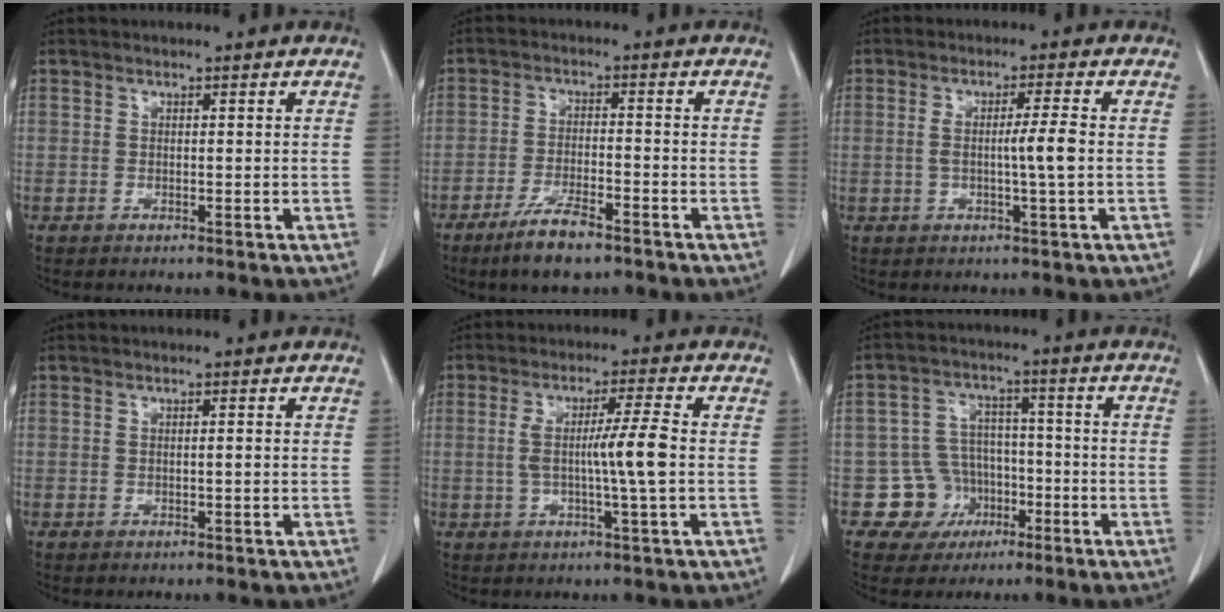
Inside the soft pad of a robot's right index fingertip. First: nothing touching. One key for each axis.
{"total": 7.0, "fx": -5.0, "fy": 1.2, "fz": 4.7, "tx": -0.091, "ty": -0.010, "tz": -0.088}
{"total": 4.3, "fx": -0.4, "fy": -0.6, "fz": 4.3, "tx": -0.076, "ty": -0.001, "tz": -0.006}
{"total": 0.6, "fx": -0.1, "fy": 0.0, "fz": 0.6, "tx": -0.011, "ty": 0.000, "tz": 0.000}
{"total": 7.1, "fx": -0.4, "fy": -0.9, "fz": 7.1, "tx": -0.130, "ty": 0.002, "tz": -0.005}
{"total": 7.6, "fx": -2.9, "fy": 7.0, "fz": 0.4, "tx": 0.003, "ty": 0.018, "tz": -0.038}